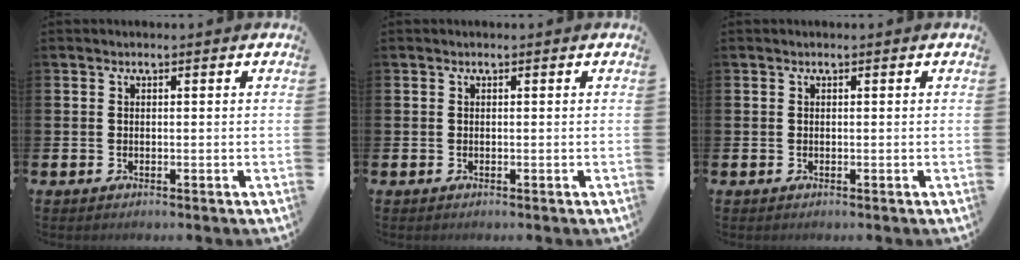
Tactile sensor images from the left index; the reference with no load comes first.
{"total": 0.0}
{"total": 0.0}